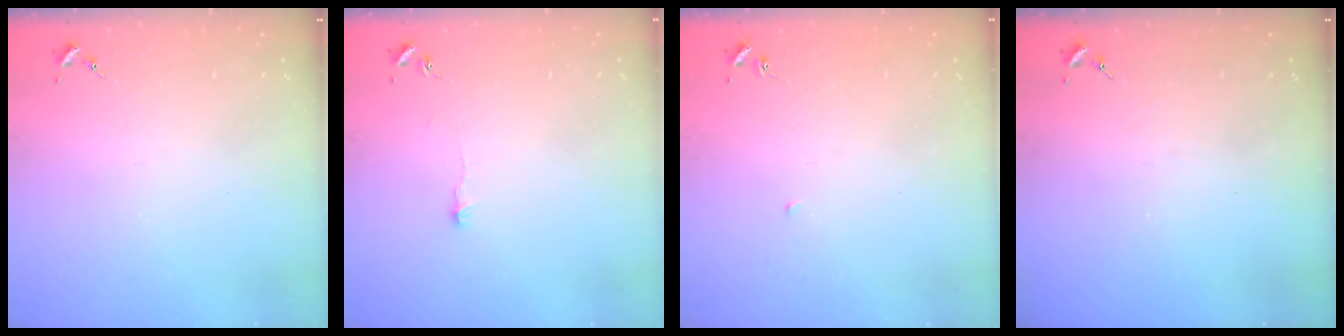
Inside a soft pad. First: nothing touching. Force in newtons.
{"total": 4.5, "press": 4.5, "slide": 0.4}
{"total": 1.6, "press": 1.6, "slide": 0.1}
{"total": 0.0}